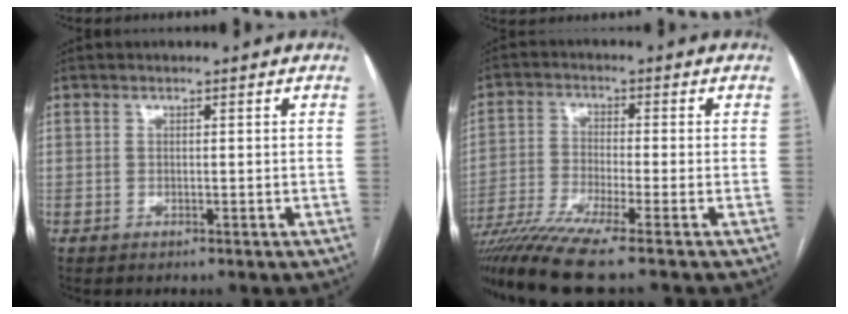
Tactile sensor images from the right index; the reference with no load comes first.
{"total": 12.2, "force": [-9.6, -1.4, 7.4], "torque": [-0.129, -0.029, -0.166]}